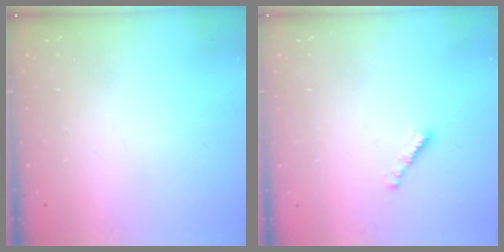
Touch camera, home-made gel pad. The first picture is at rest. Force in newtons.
{"total": 1.9, "press": 1.9, "slide": 0.5}